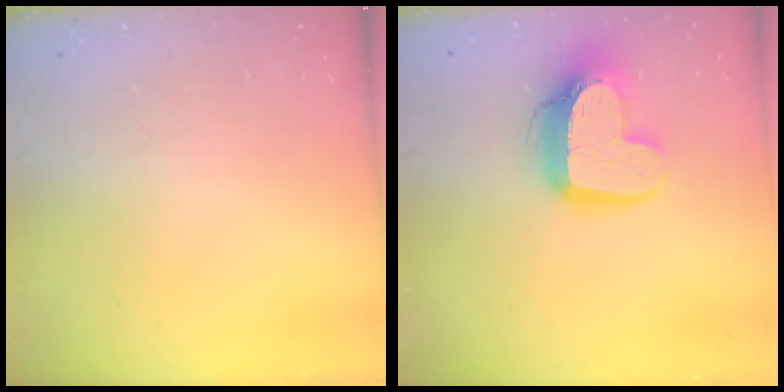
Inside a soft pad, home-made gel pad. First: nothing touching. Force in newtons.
{"total": 14.9, "press": 14.9, "slide": 1.1}